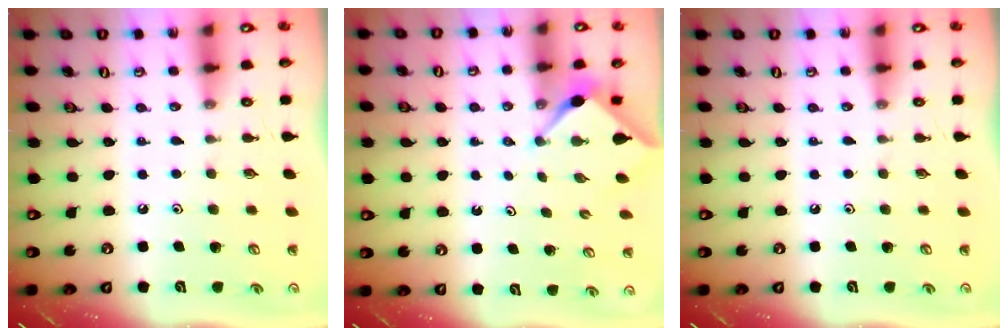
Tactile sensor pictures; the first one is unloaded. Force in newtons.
{"total": 3.2, "press": 3.1, "slide": 0.4}
{"total": 0.0}